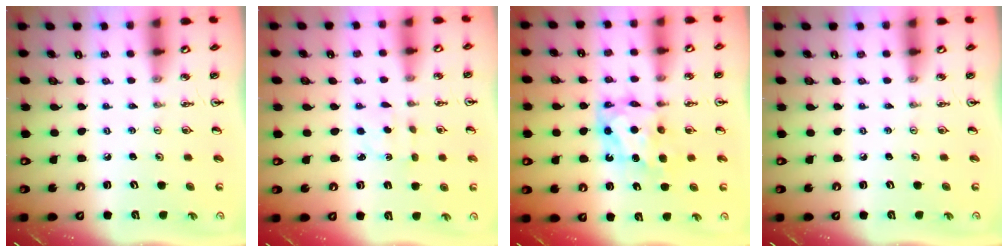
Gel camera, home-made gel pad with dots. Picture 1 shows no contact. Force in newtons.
{"total": 1.9, "press": 1.9, "slide": 0.4}
{"total": 7.0, "press": 7.0, "slide": 0.2}
{"total": 0.0}